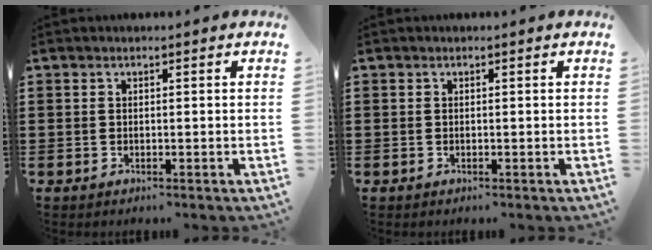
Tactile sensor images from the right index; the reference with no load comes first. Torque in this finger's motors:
{"motor_torque": [0.00, 0.00, 0.00, -0.01]}